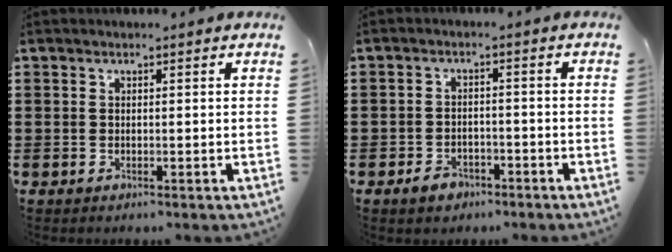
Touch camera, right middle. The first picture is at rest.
{"total": 2.7, "force": [-2.2, 1.4, 0.7], "torque": [-0.017, 0.005, -0.046]}